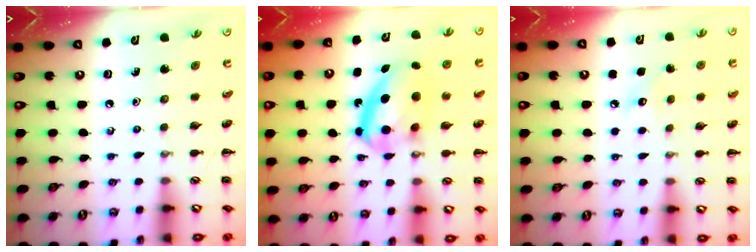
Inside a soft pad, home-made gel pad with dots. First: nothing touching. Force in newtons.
{"total": 12.0, "press": 11.7, "slide": 3.0}
{"total": 5.0, "press": 4.8, "slide": 1.4}